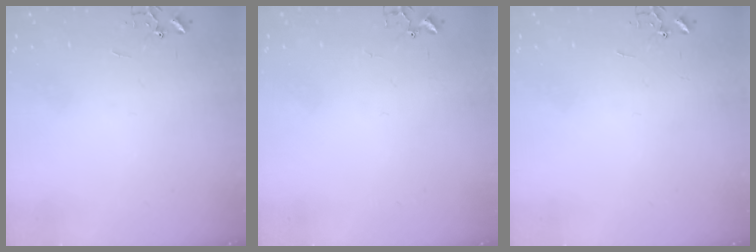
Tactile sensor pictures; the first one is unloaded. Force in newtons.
{"total": 3.3, "press": 3.3, "slide": 0.5}
{"total": 0.0}